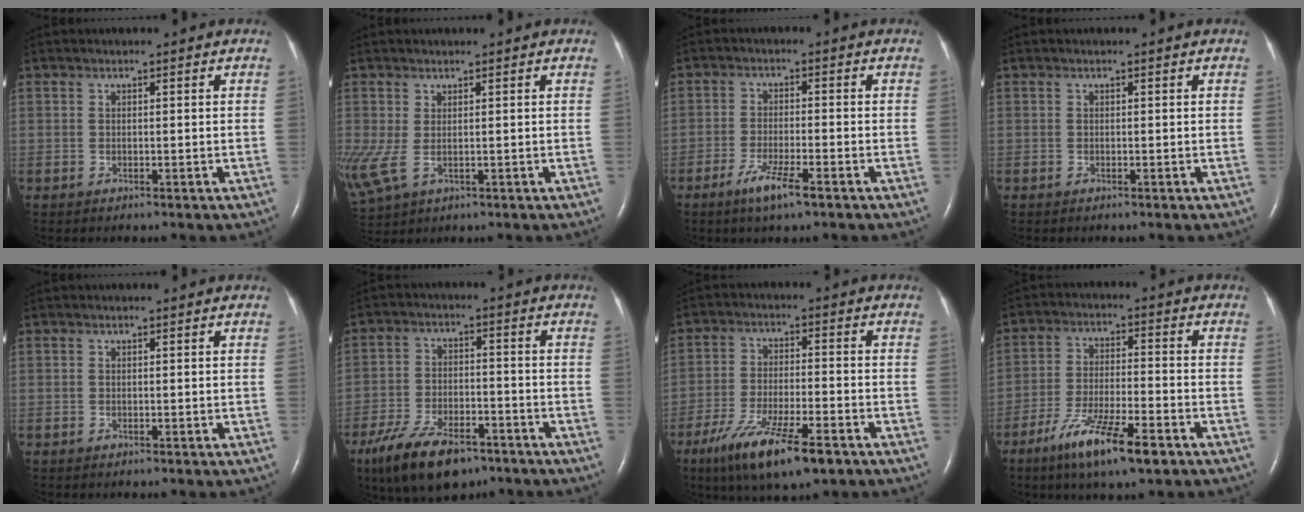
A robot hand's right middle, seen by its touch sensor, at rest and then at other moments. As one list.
[{"total": 5.7, "force": [-0.6, 2.7, 5.0], "torque": [-0.130, -0.005, 0.000]}, {"total": 5.2, "force": [-3.2, 0.3, 4.1], "torque": [-0.081, -0.009, -0.060]}, {"total": 0.0}, {"total": 0.0}, {"total": 12.3, "force": [-8.5, 4.9, 7.5], "torque": [-0.145, -0.014, -0.147]}, {"total": 12.5, "force": [-7.7, 2.2, 9.5], "torque": [-0.174, -0.027, -0.129]}, {"total": 11.1, "force": [-6.7, 1.5, 8.7], "torque": [-0.162, -0.022, -0.116]}]